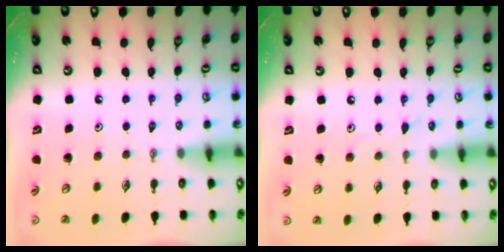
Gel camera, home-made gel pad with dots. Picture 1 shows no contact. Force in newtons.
{"total": 4.1, "press": 4.1, "slide": 0.6}